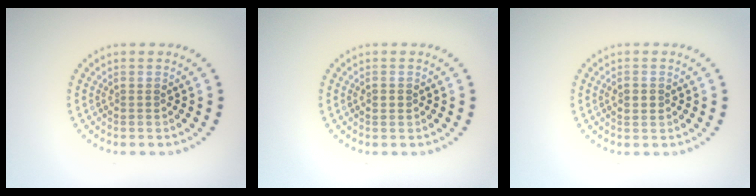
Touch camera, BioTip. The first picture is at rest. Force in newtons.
{"total": 1.1, "press": 1.0, "slide": 0.1}
{"total": 1.1, "press": 1.1, "slide": 0.1}